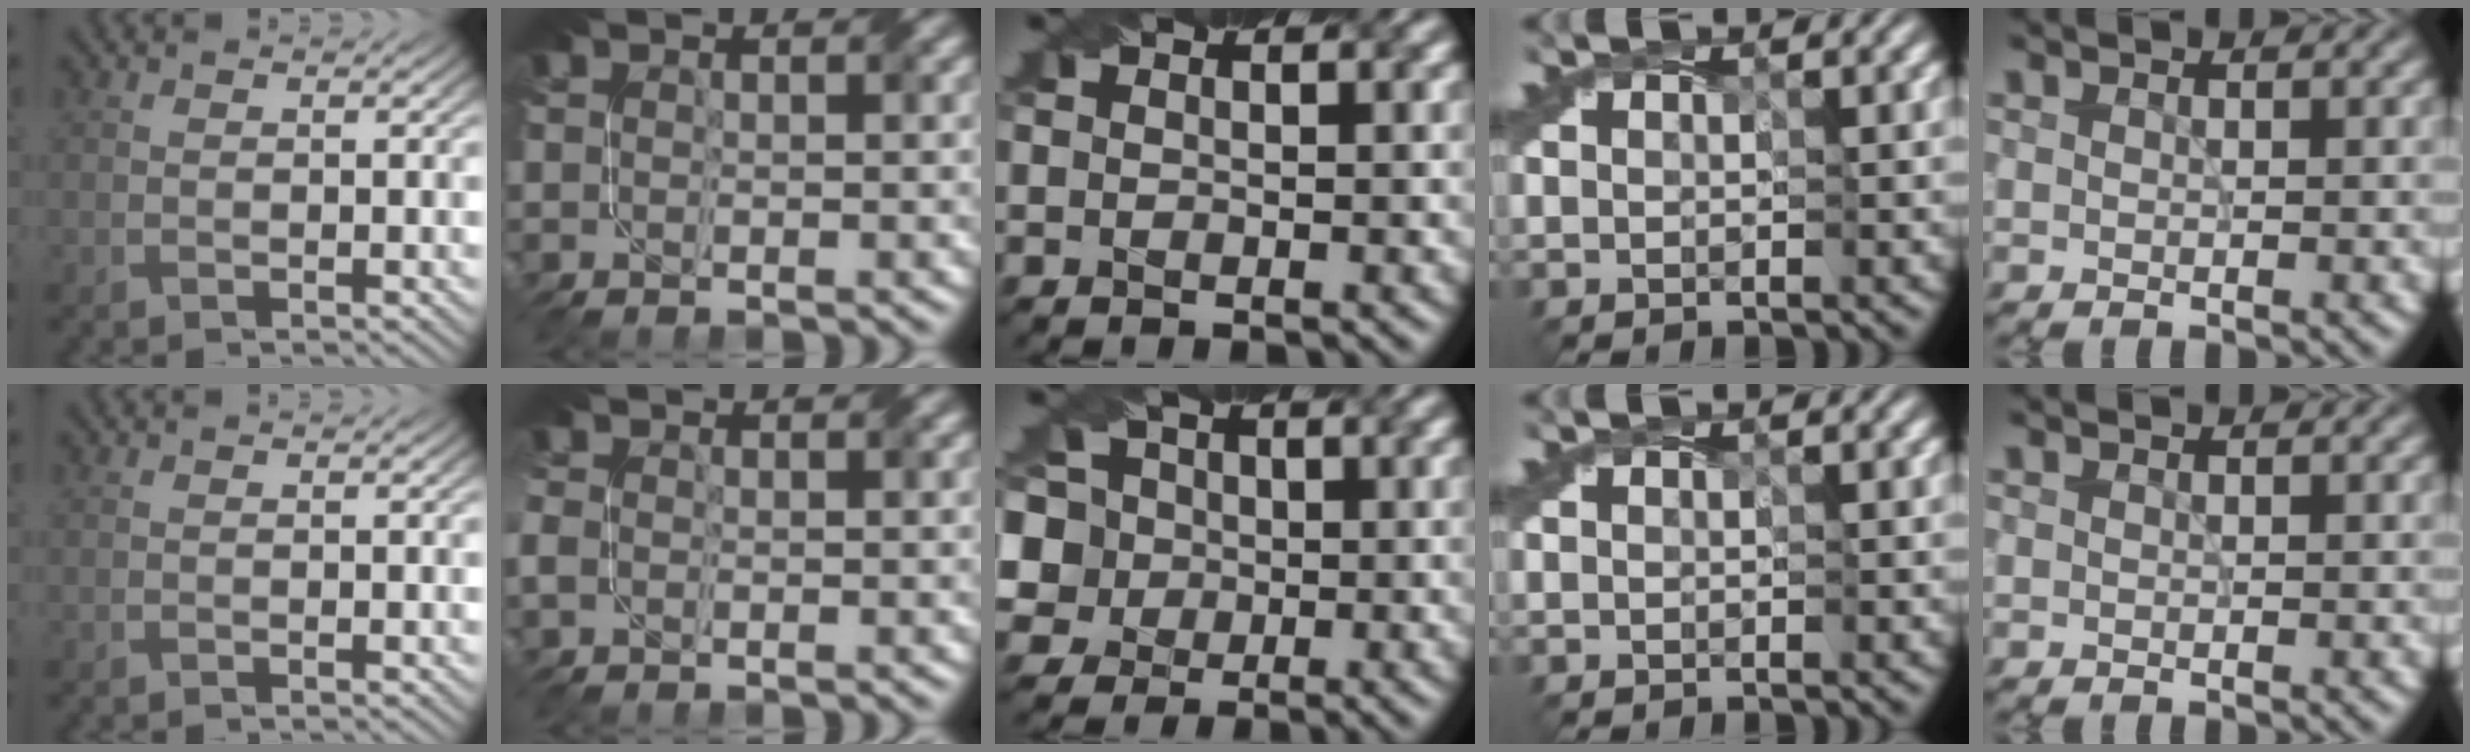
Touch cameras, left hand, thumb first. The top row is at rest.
{"index": {"total": 1.2, "force": [-0.2, 1.1, 0.5], "torque": [-0.020, -0.004, -0.002]}, "middle": {"total": 8.3, "force": [1.8, 7.1, 3.9], "torque": [-0.069, 0.034, 0.007]}}